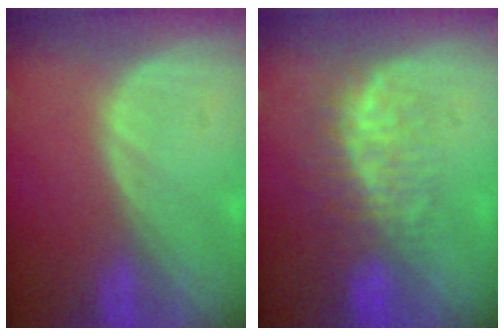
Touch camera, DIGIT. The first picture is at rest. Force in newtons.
{"total": 7.6, "press": 7.1, "slide": 2.8}